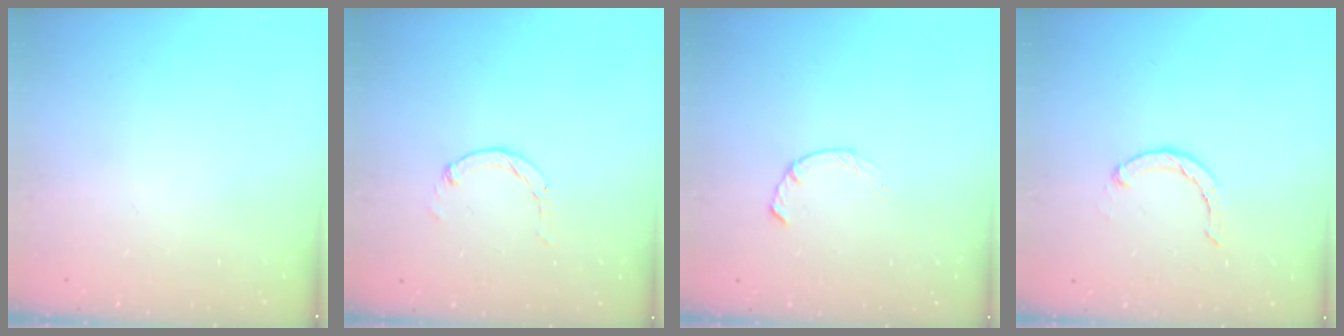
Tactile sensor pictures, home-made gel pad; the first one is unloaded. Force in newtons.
{"total": 1.1, "press": 1.1, "slide": 0.2}
{"total": 2.3, "press": 2.2, "slide": 0.4}
{"total": 2.4, "press": 2.4, "slide": 0.4}